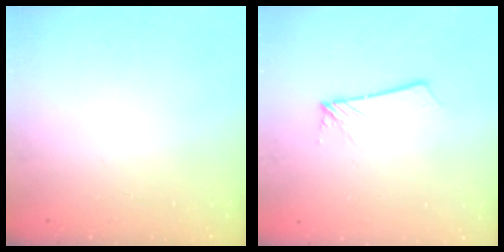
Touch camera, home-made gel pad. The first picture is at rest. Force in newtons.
{"total": 1.9, "press": 1.9, "slide": 0.1}